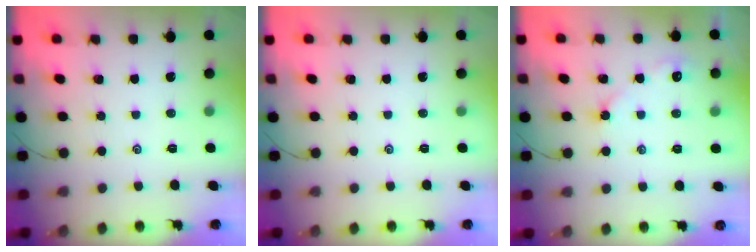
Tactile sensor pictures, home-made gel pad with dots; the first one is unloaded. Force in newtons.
{"total": 0.0}
{"total": 4.4, "press": 4.3, "slide": 0.6}